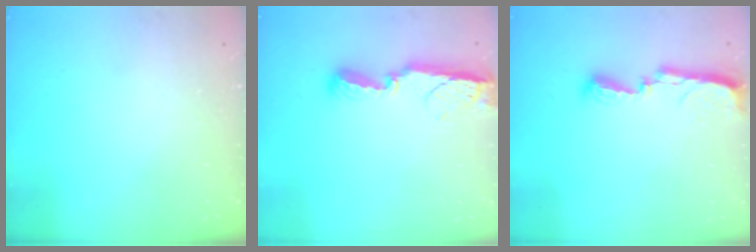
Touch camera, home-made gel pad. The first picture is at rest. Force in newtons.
{"total": 7.9, "press": 7.9, "slide": 0.3}
{"total": 7.8, "press": 7.8, "slide": 0.8}